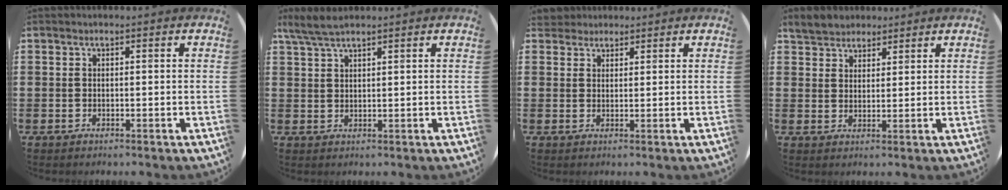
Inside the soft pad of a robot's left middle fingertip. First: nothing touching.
{"total": 3.6, "force": [3.0, 0.5, 2.0], "torque": [-0.043, 0.002, 0.054]}
{"total": 2.6, "force": [2.4, 1.0, 0.0], "torque": [0.004, 0.001, 0.045]}
{"total": 3.7, "force": [3.4, 1.4, 0.0], "torque": [-0.013, 0.002, 0.067]}